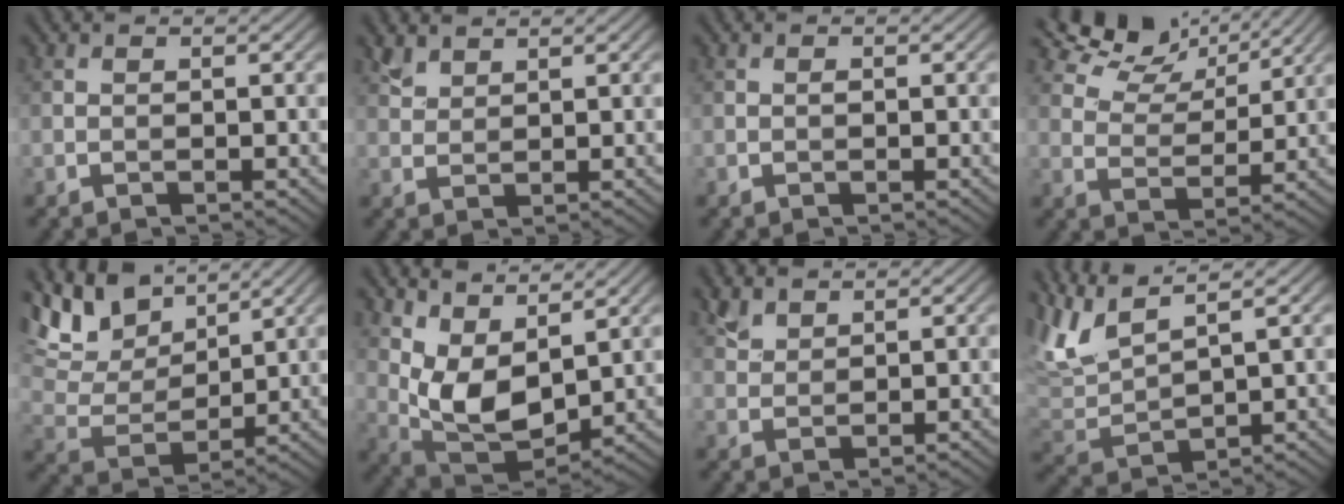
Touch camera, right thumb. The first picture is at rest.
{"total": 2.1, "force": [1.9, 0.8, 0.6], "torque": [-0.020, 0.004, 0.046]}
{"total": 0.0}
{"total": 8.7, "force": [6.9, 3.5, 4.0], "torque": [-0.087, 0.008, 0.118]}
{"total": 12.0, "force": [7.9, 5.4, 7.3], "torque": [-0.195, 0.020, 0.130]}
{"total": 9.8, "force": [4.6, 4.7, 7.3], "torque": [-0.169, -0.003, 0.095]}
{"total": 2.5, "force": [2.1, 1.0, 0.8], "torque": [-0.025, 0.004, 0.053]}
{"total": 7.9, "force": [5.3, 1.9, 5.5], "torque": [-0.139, 0.019, 0.110]}